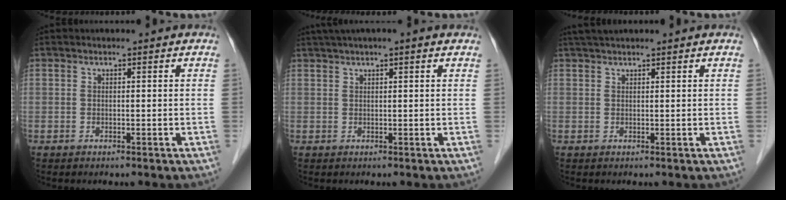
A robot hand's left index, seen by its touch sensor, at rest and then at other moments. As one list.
[{"total": 5.2, "force": [3.8, 0.1, 3.5], "torque": [-0.061, 0.037, 0.064]}, {"total": 3.2, "force": [2.9, 0.0, 1.4], "torque": [-0.018, 0.030, 0.050]}]